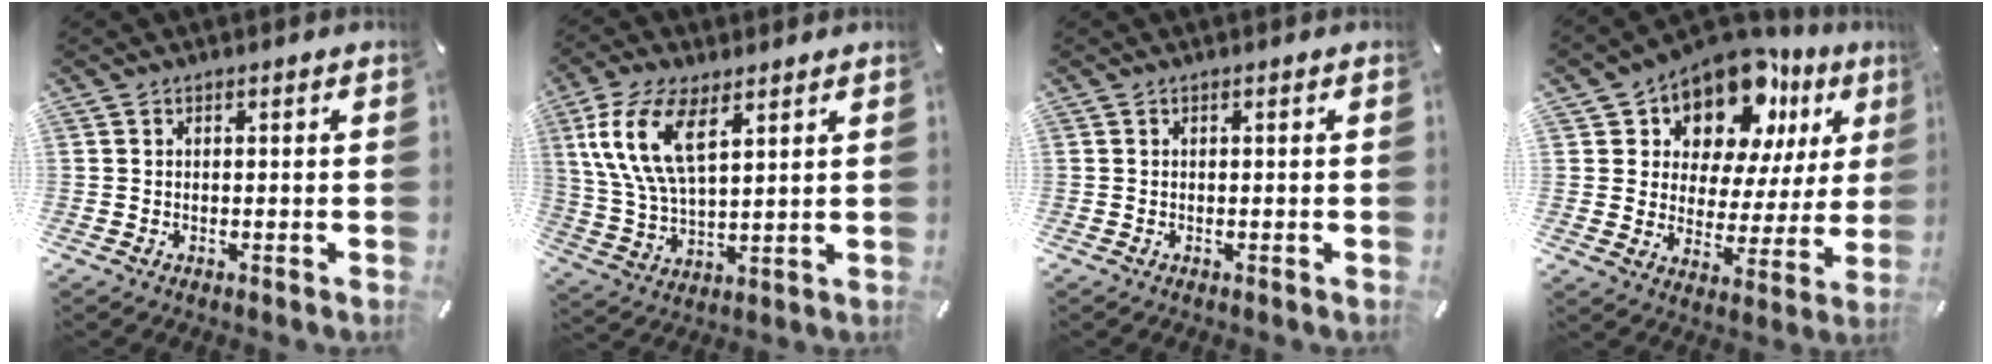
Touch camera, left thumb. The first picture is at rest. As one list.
[{"total": 13.4, "force": [6.4, 6.4, 9.9], "torque": [-0.245, -0.013, 0.109]}, {"total": 0.0}, {"total": 13.7, "force": [10.3, 7.3, 5.2], "torque": [-0.095, -0.082, 0.181]}]